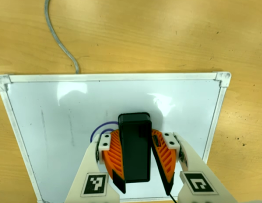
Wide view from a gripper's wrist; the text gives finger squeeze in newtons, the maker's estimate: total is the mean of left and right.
{"total": 14.0, "left": 15.7, "right": 12.2}